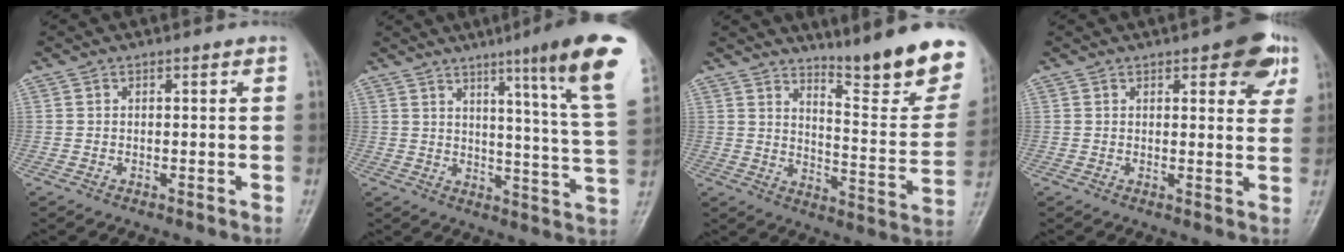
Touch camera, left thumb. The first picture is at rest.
{"total": 18.0, "force": [9.7, 0.3, 15.2], "torque": [-0.192, -0.053, 0.121]}
{"total": 18.1, "force": [13.8, 3.0, 11.3], "torque": [-0.122, -0.114, 0.194]}
{"total": 8.4, "force": [4.4, 3.3, 6.4], "torque": [-0.051, -0.013, 0.048]}